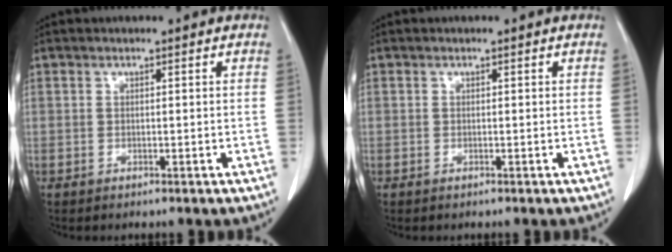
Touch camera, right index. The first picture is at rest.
{"total": 0.0}